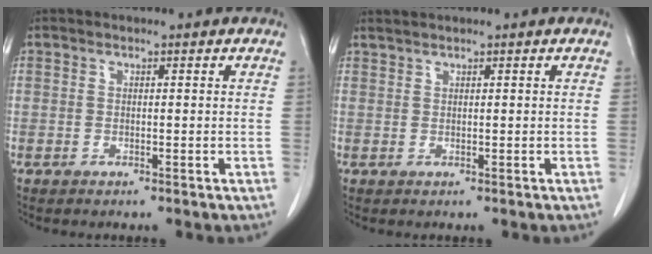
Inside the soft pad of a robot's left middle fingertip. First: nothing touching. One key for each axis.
{"total": 1.1, "fx": 1.0, "fy": -0.2, "fz": 0.2, "tx": -0.006, "ty": 0.006, "tz": 0.026}